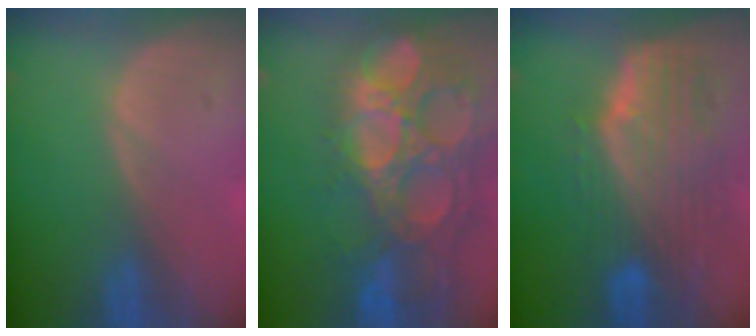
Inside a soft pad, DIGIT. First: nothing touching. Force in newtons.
{"total": 15.4, "press": 12.8, "slide": 8.7}
{"total": 10.2, "press": 8.9, "slide": 5.0}